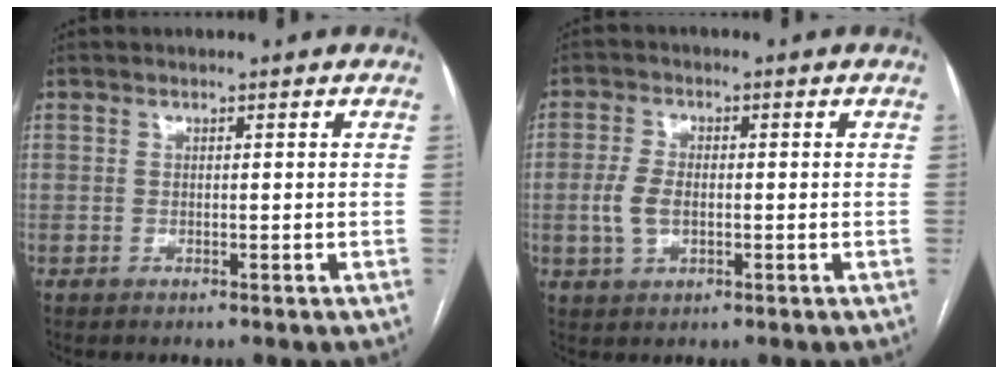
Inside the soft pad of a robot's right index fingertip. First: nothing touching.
{"total": 4.7, "force": [-0.6, 2.6, 3.8], "torque": [-0.091, 0.006, -0.010]}